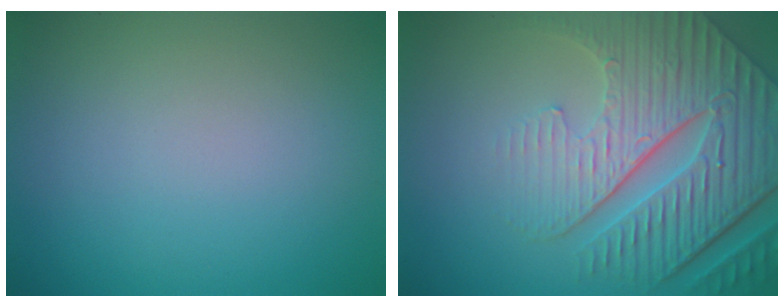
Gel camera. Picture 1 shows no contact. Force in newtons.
{"total": 8.3, "press": 6.2, "slide": 5.5}